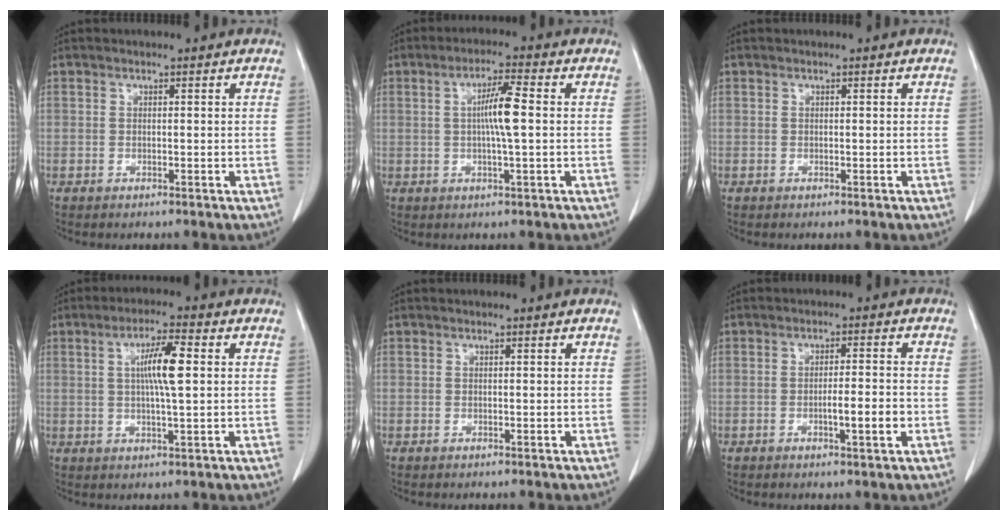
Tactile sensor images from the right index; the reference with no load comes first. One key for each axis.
{"total": 5.7, "fx": 0.3, "fy": 0.0, "fz": 5.7, "tx": -0.105, "ty": 0.001, "tz": 0.003}
{"total": 0.0}
{"total": 6.8, "fx": 1.2, "fy": 0.4, "fz": 6.7, "tx": -0.119, "ty": 0.003, "tz": 0.019}
{"total": 0.0}
{"total": 4.4, "fx": -1.3, "fy": 0.3, "fz": 4.1, "tx": -0.063, "ty": -0.002, "tz": -0.019}